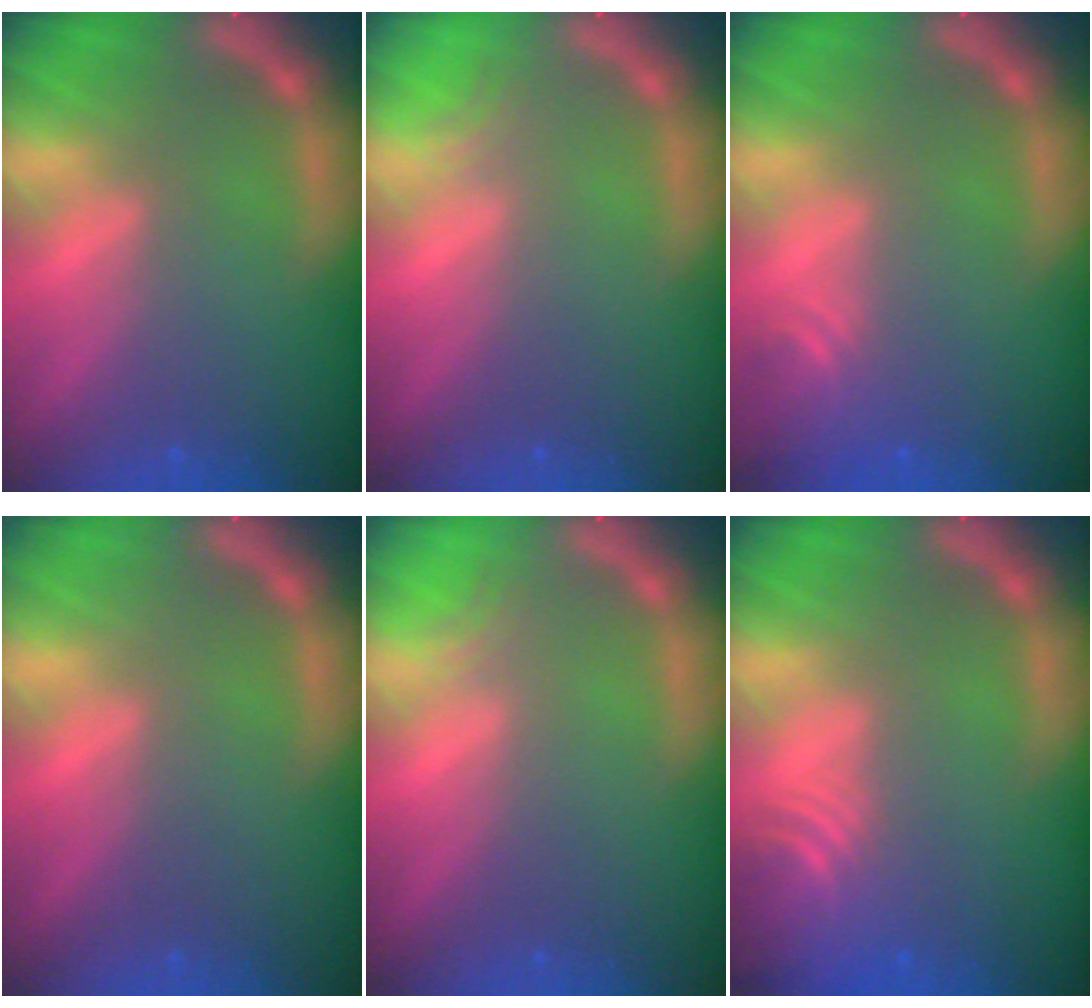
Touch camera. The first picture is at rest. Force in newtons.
{"total": 0.9}
{"total": 2.4}
{"total": 0.0}
{"total": 0.9}
{"total": 5.1}